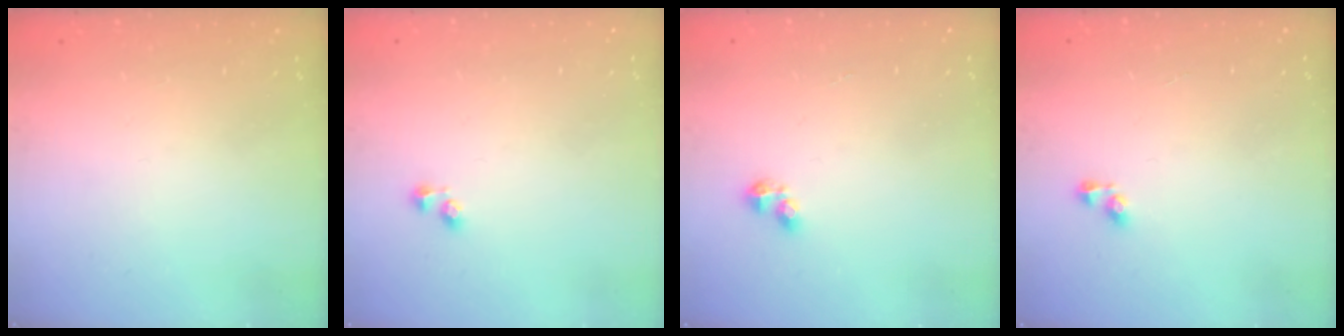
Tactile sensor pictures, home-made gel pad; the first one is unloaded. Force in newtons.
{"total": 2.1, "press": 1.9, "slide": 0.9}
{"total": 2.9, "press": 2.8, "slide": 0.5}
{"total": 2.6, "press": 2.6, "slide": 0.2}